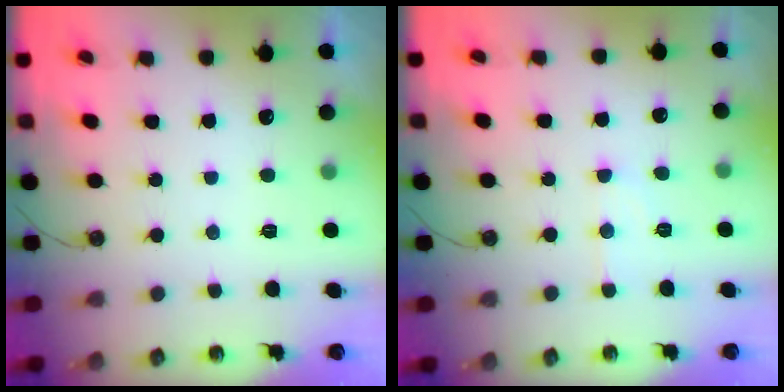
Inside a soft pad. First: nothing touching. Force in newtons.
{"total": 6.2, "press": 6.2, "slide": 0.3}